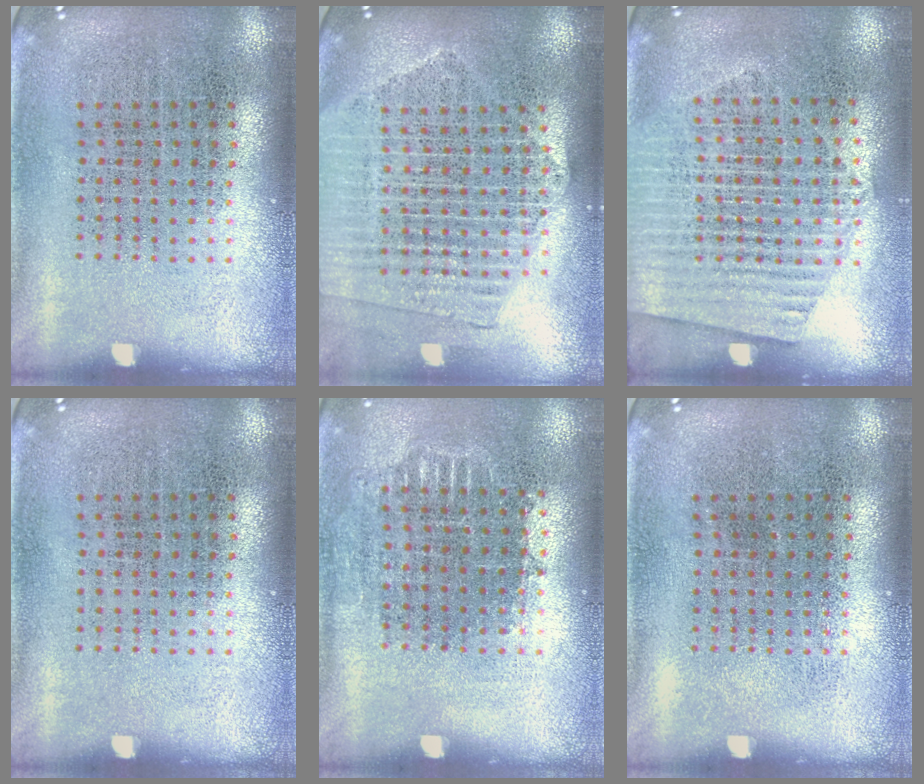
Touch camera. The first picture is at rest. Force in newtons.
{"total": 2.1, "press": 1.9, "slide": 0.9}
{"total": 1.5, "press": 1.4, "slide": 0.7}
{"total": 0.0}
{"total": 0.7, "press": 0.7, "slide": 0.2}
{"total": 0.0}